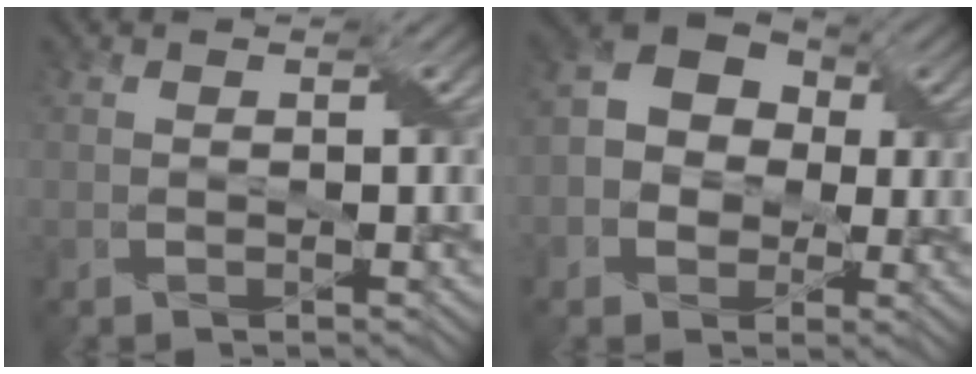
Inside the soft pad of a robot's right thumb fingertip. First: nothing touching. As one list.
[{"total": 8.0, "force": [0.3, 6.5, 4.5], "torque": [-0.101, 0.009, -0.007]}]